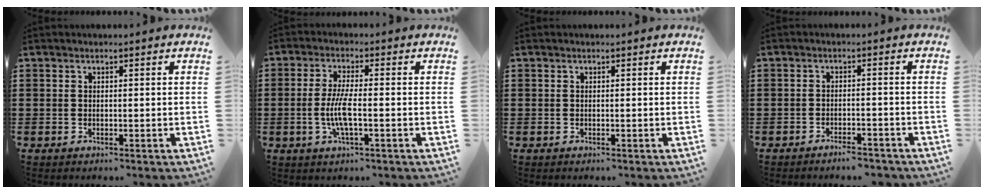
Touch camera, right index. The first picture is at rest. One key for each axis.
{"total": 5.4, "fx": -1.0, "fy": 1.1, "fz": 5.2, "tx": -0.110, "ty": -0.004, "tz": -0.026}
{"total": 0.0}
{"total": 2.3, "fx": -2.3, "fy": 0.2, "fz": 0.5, "tx": -0.011, "ty": 0.002, "tz": -0.045}